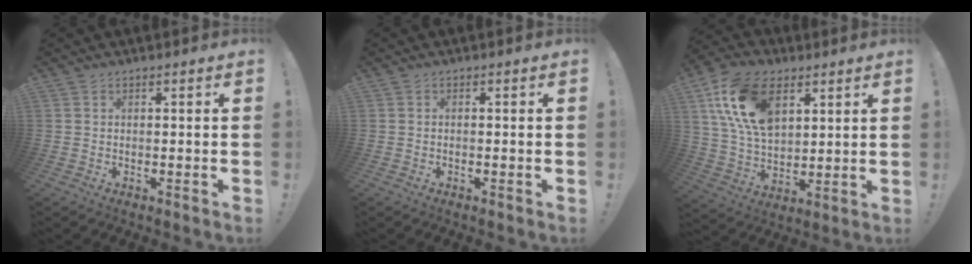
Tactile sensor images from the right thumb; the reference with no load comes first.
{"total": 0.5, "force": [-0.4, 0.0, 0.3], "torque": [-0.014, 0.003, -0.005]}
{"total": 19.2, "force": [8.1, 11.9, 12.7], "torque": [-0.247, -0.027, 0.149]}